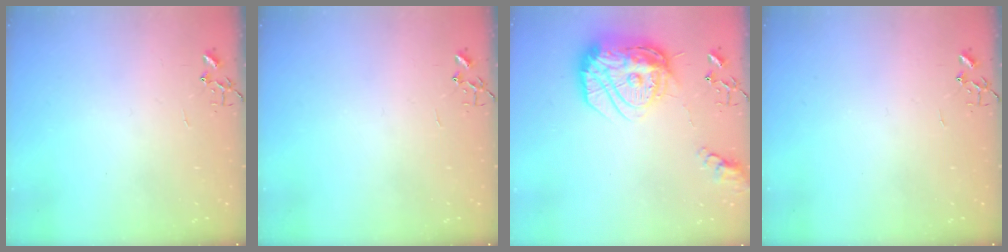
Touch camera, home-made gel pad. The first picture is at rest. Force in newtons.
{"total": 0.0}
{"total": 20.2, "press": 20.1, "slide": 1.6}
{"total": 0.0}